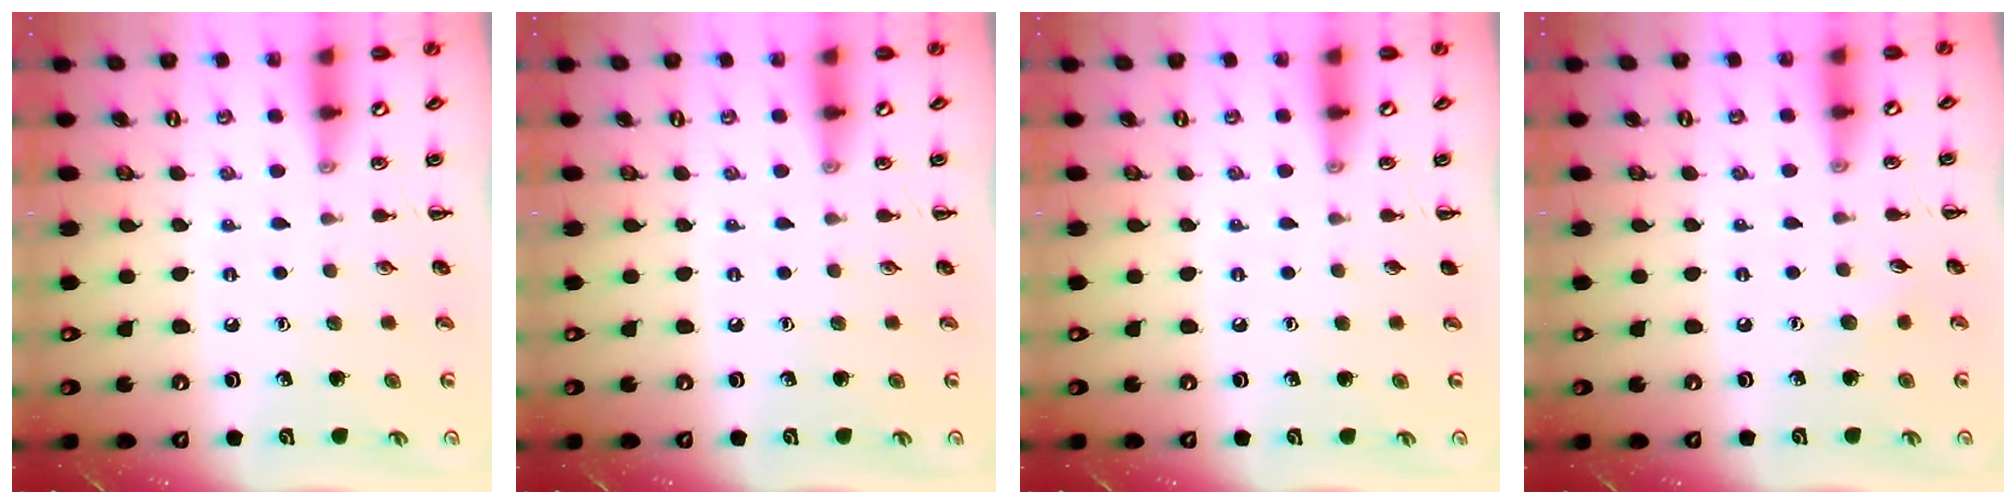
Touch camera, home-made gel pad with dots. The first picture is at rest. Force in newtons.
{"total": 0.0}
{"total": 0.0}
{"total": 3.6, "press": 3.5, "slide": 0.9}